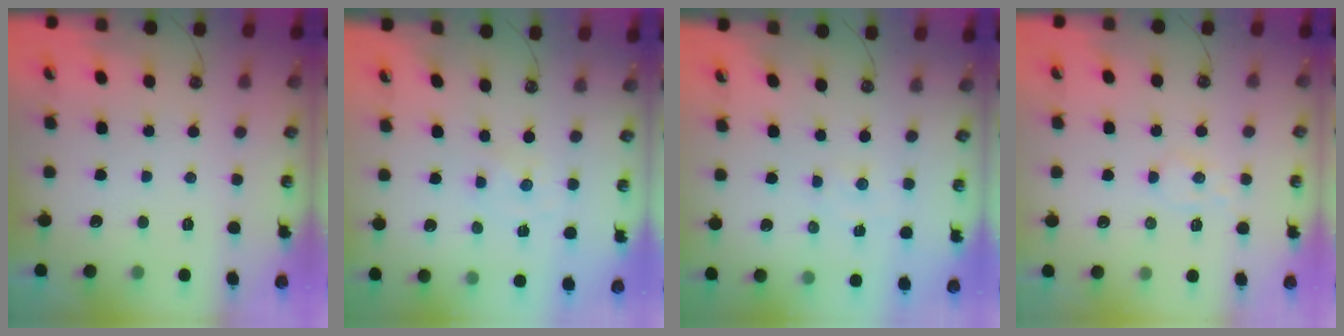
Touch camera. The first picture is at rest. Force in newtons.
{"total": 0.0}
{"total": 2.4, "press": 2.4, "slide": 0.5}
{"total": 4.4, "press": 4.3, "slide": 1.0}